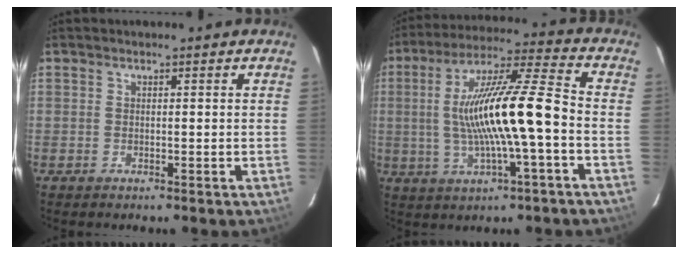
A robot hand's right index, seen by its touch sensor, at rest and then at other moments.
{"total": 16.3, "force": [-2.0, 1.5, 16.1], "torque": [-0.297, 0.008, -0.031]}